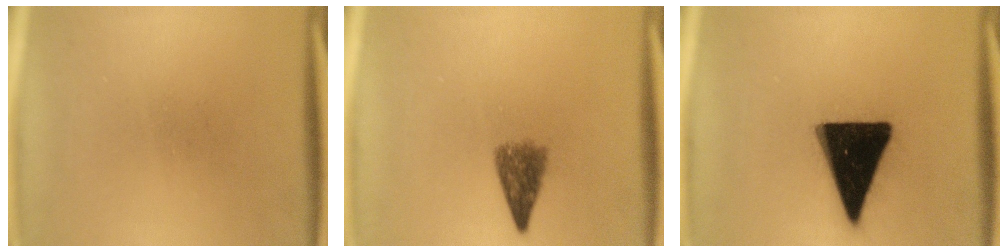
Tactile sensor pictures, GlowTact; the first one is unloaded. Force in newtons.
{"total": 4.0}
{"total": 19.8}